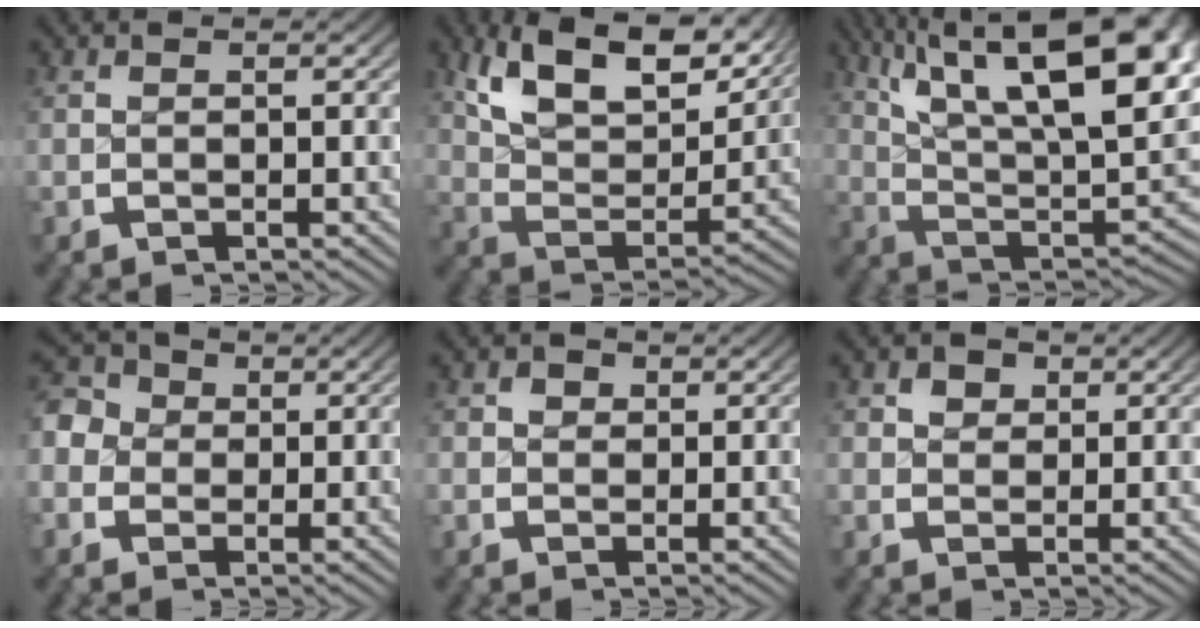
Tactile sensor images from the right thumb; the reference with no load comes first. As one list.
[{"total": 11.8, "force": [6.1, 6.2, 8.0], "torque": [-0.156, -0.005, 0.101]}, {"total": 16.9, "force": [4.4, 9.2, 13.5], "torque": [-0.214, -0.022, 0.077]}, {"total": 5.7, "force": [1.1, 4.9, 2.6], "torque": [-0.060, -0.010, 0.011]}, {"total": 1.3, "force": [0.3, 1.3, 0.2], "torque": [-0.008, -0.010, 0.005]}, {"total": 1.9, "force": [0.8, 1.7, 0.5], "torque": [-0.010, -0.011, 0.017]}]